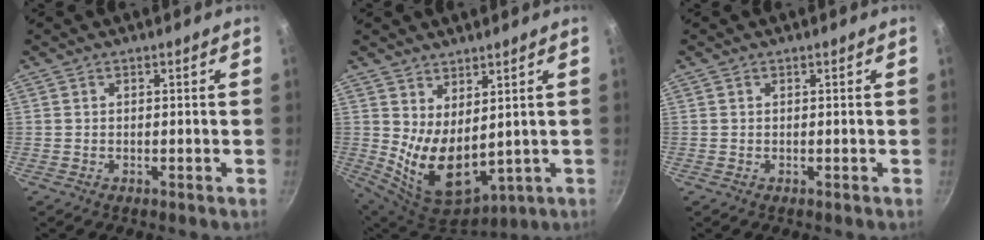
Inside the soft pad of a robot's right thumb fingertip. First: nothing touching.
{"total": 11.8, "force": [2.1, 6.9, 9.3], "torque": [-0.139, -0.045, 0.066]}
{"total": 0.0}